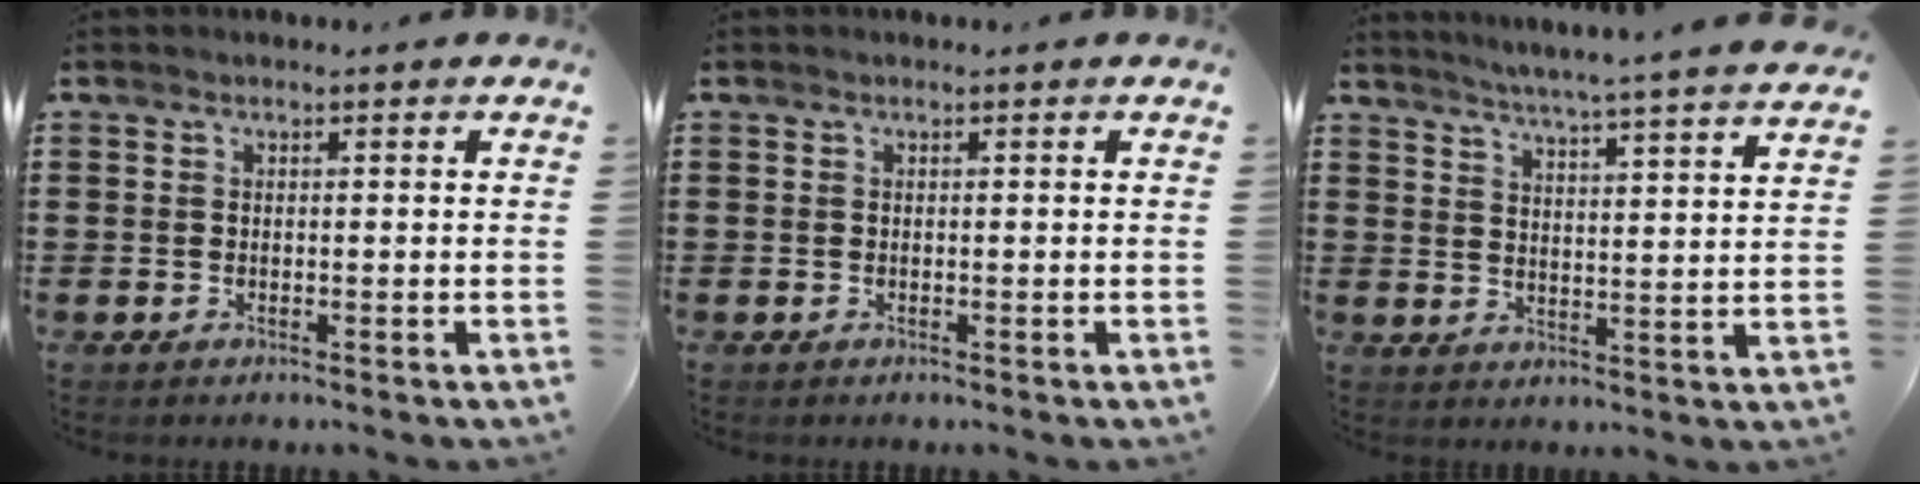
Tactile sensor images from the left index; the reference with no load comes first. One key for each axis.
{"total": 0.0}
{"total": 4.7, "fx": 4.3, "fy": -1.4, "fz": 1.3, "tx": -0.042, "ty": -0.036, "tz": 0.069}